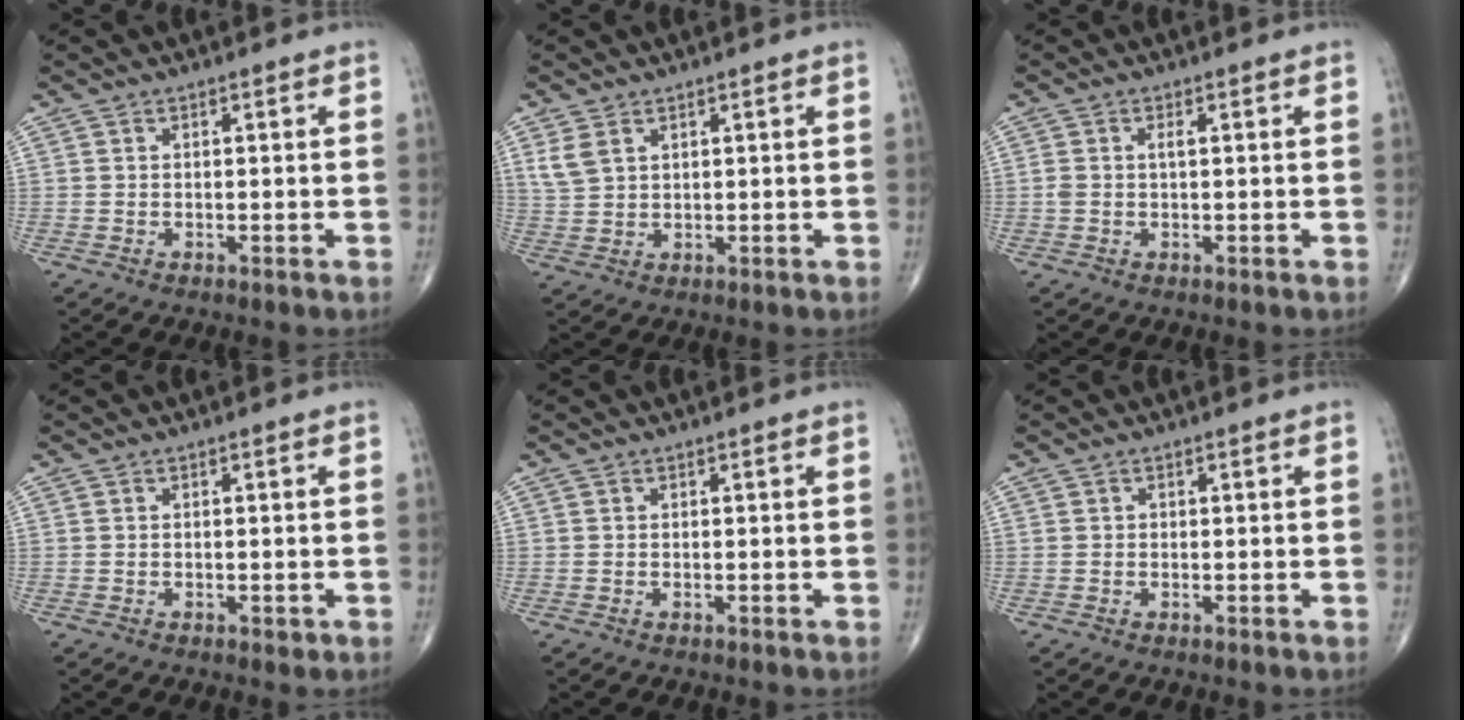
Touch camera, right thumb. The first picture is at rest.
{"total": 3.7, "force": [2.0, 2.3, 2.1], "torque": [-0.045, -0.003, 0.050]}
{"total": 1.6, "force": [0.2, 0.6, 1.4], "torque": [-0.038, 0.009, 0.006]}
{"total": 0.9, "force": [-0.3, 0.5, 0.6], "torque": [-0.010, -0.002, -0.003]}
{"total": 0.0}
{"total": 0.0}